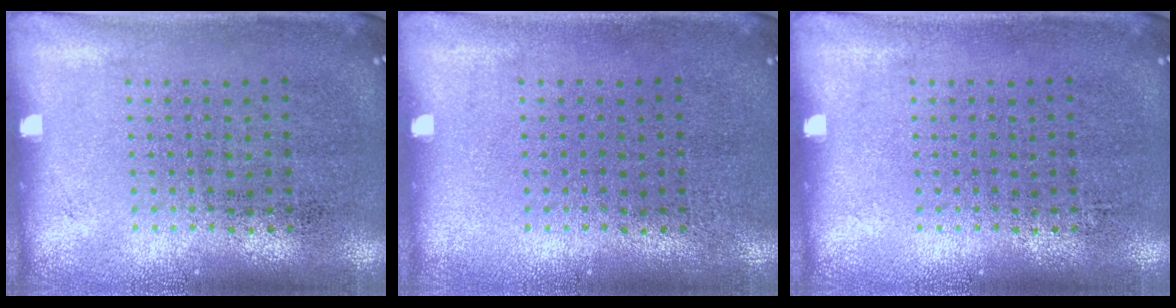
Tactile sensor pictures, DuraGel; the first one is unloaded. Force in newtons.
{"total": 0.0}
{"total": 0.0}